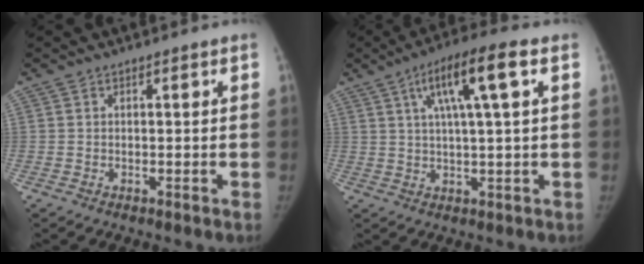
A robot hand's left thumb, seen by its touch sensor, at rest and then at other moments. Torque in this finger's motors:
{"motor_torque": [0.13, -0.02, 1.05, -0.59, 0.11]}